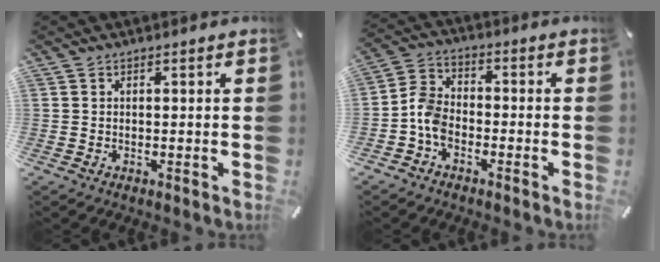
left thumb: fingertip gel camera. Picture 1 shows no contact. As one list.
[{"total": 6.5, "force": [-3.1, 4.7, 3.3], "torque": [-0.079, 0.020, -0.061]}]